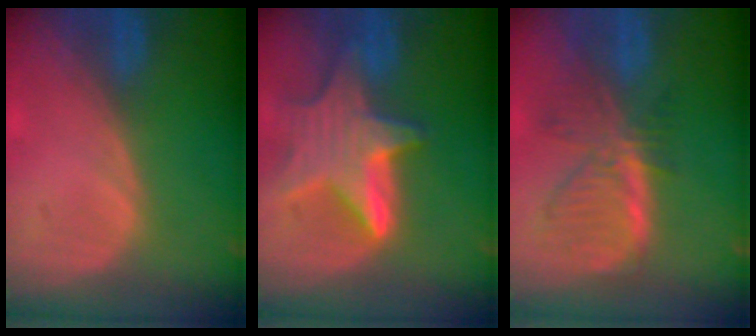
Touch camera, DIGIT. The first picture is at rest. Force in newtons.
{"total": 9.0, "press": 9.0, "slide": 0.6}
{"total": 7.8, "press": 7.0, "slide": 3.4}